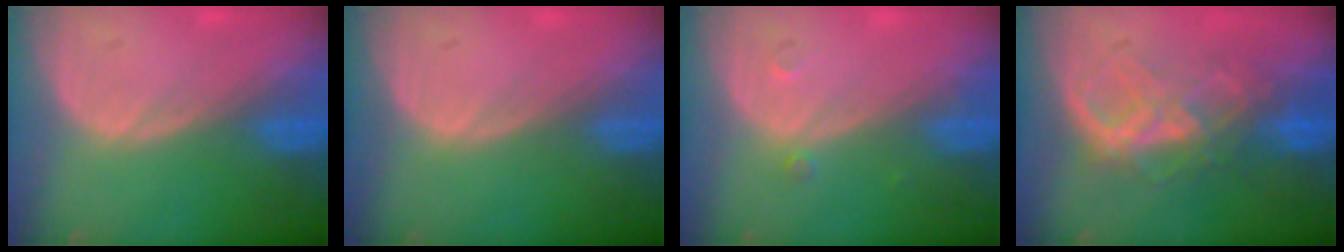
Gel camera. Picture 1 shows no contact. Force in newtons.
{"total": 0.0}
{"total": 0.8, "press": 0.8, "slide": 0.1}
{"total": 6.6, "press": 6.6, "slide": 0.4}